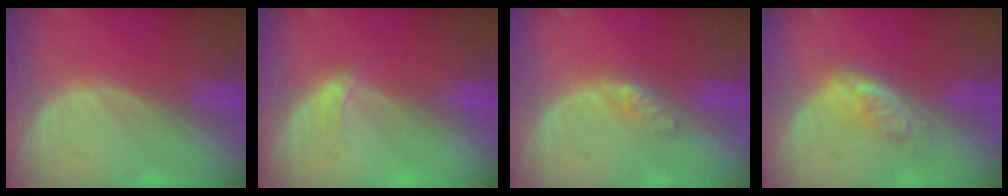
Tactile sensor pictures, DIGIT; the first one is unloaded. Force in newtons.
{"total": 1.7, "press": 1.7, "slide": 0.2}
{"total": 2.4, "press": 2.4, "slide": 0.2}
{"total": 4.1, "press": 4.1, "slide": 0.5}